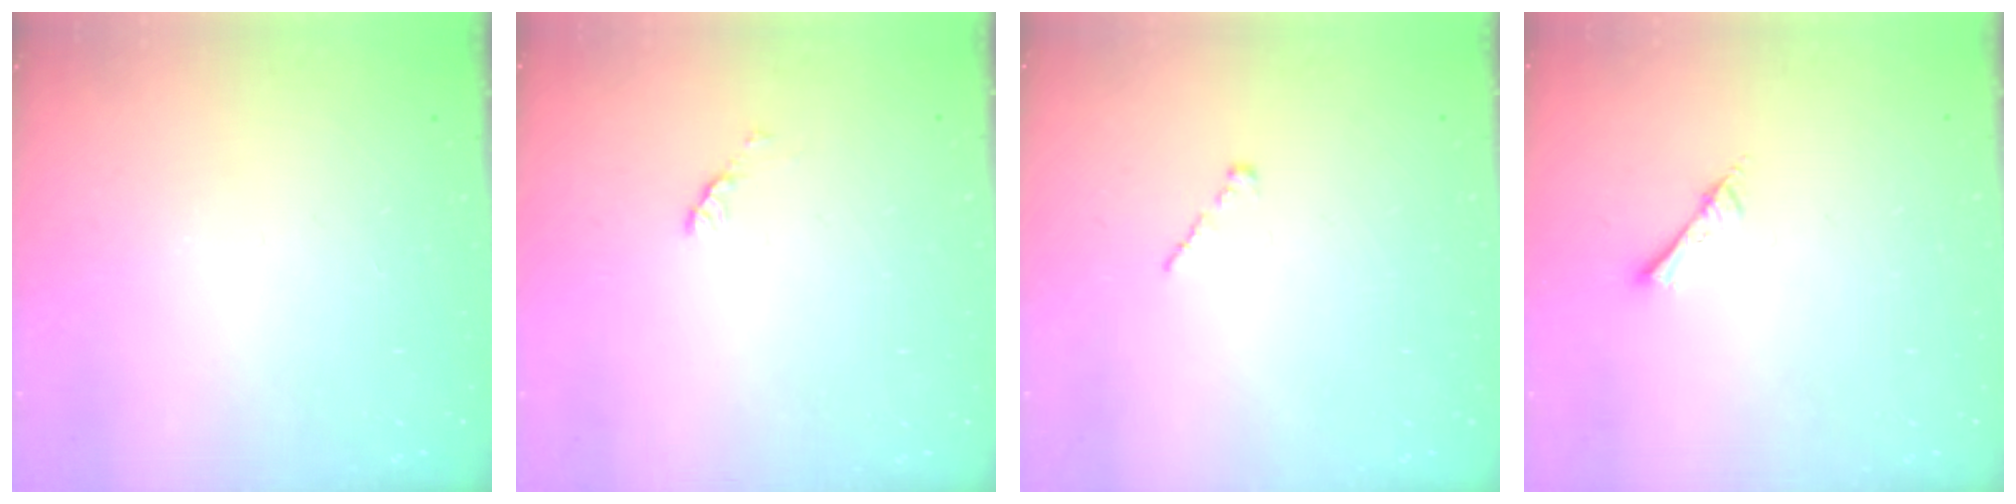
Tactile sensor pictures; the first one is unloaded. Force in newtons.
{"total": 2.8, "press": 2.7, "slide": 0.4}
{"total": 1.0, "press": 0.8, "slide": 0.5}
{"total": 3.1, "press": 3.1, "slide": 0.3}